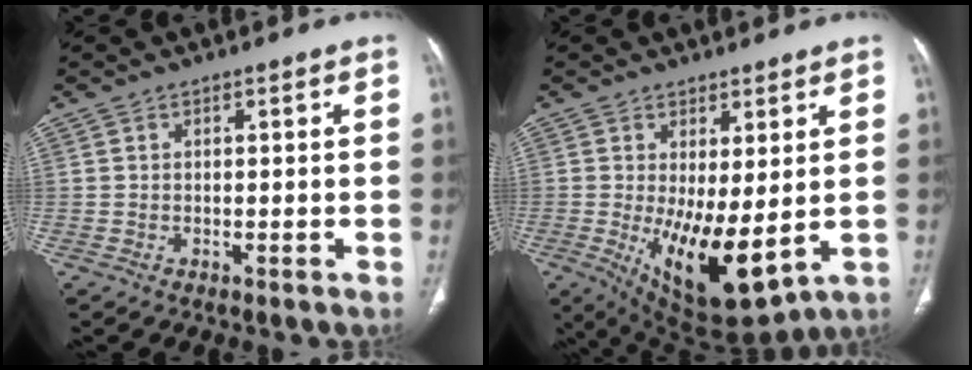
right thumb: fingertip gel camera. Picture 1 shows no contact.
{"total": 12.9, "force": [-1.0, 5.1, 11.8], "torque": [-0.188, -0.029, 0.005]}